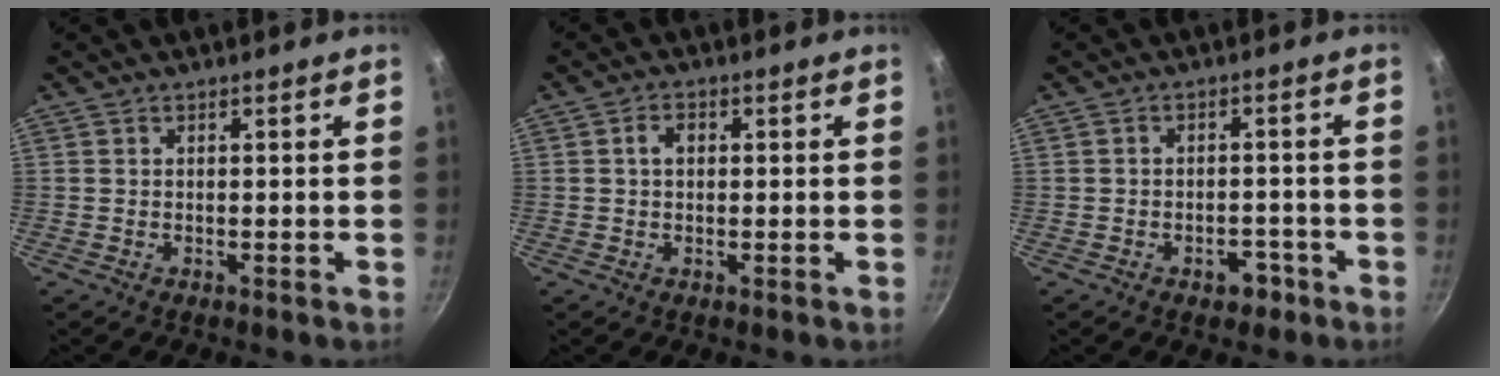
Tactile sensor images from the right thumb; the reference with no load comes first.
{"total": 2.6, "force": [0.4, 1.8, 1.8], "torque": [-0.022, 0.007, 0.006]}
{"total": 3.7, "force": [-2.2, 2.3, 2.0], "torque": [-0.007, 0.021, -0.022]}